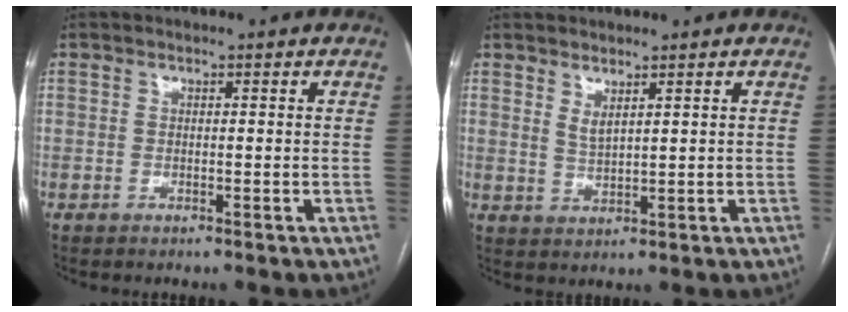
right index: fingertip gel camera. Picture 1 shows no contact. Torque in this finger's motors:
{"motor_torque": [0.24, 0.15, -0.01, 0.00]}